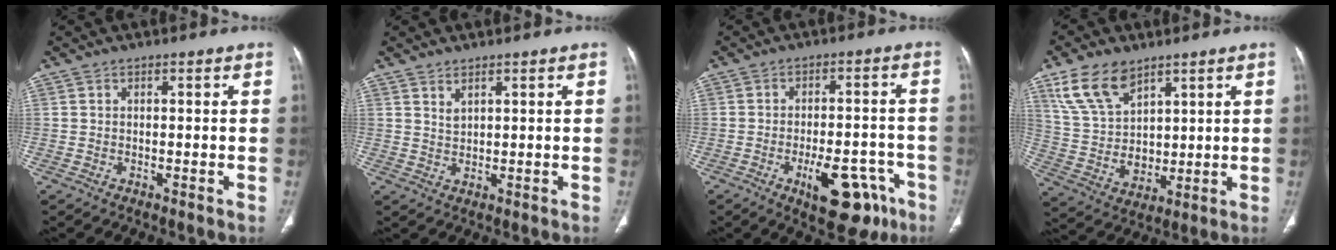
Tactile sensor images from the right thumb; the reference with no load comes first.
{"total": 1.9, "force": [1.4, 0.8, 1.1], "torque": [-0.018, -0.012, 0.032]}
{"total": 13.4, "force": [-6.8, 6.1, 9.8], "torque": [-0.107, 0.034, -0.085]}
{"total": 12.5, "force": [7.4, 7.6, 6.6], "torque": [-0.106, -0.031, 0.158]}